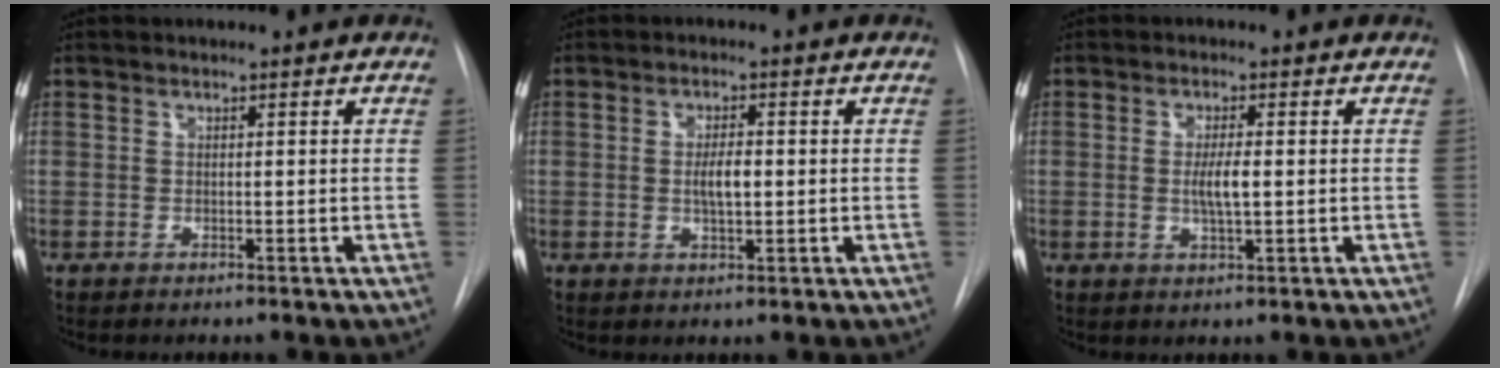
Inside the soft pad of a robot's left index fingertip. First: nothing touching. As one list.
[{"total": 3.2, "force": [-0.5, 1.0, 3.0], "torque": [-0.054, -0.003, -0.006]}, {"total": 3.3, "force": [-0.5, 0.5, 3.2], "torque": [-0.061, -0.007, -0.006]}]